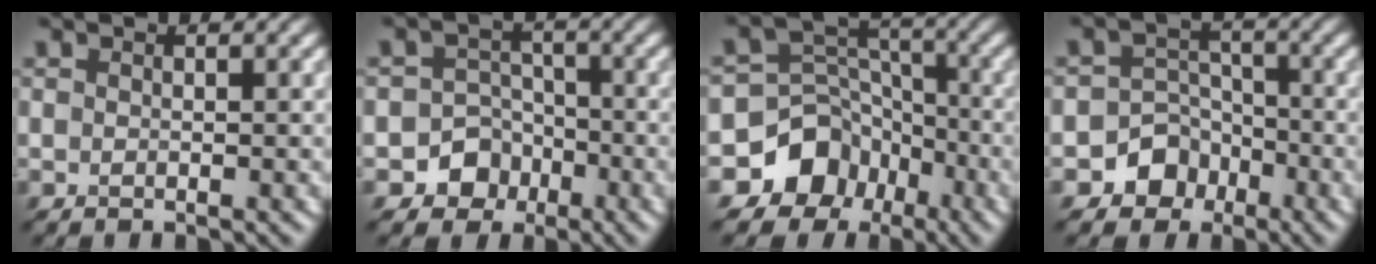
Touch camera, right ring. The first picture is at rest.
{"total": 5.2, "force": [-2.6, 4.4, 0.7], "torque": [0.025, -0.002, -0.063]}
{"total": 9.2, "force": [-5.4, 7.3, 1.4], "torque": [-0.007, 0.007, -0.113]}
{"total": 5.4, "force": [-3.0, 4.5, 0.7], "torque": [0.023, 0.000, -0.071]}